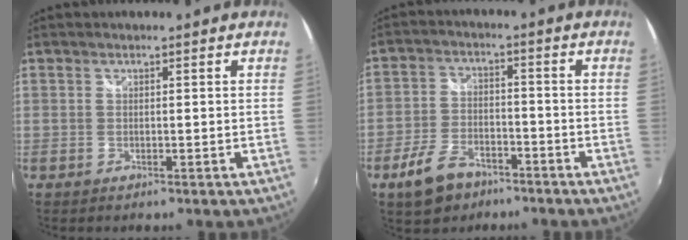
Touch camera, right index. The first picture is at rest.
{"total": 8.9, "force": [-5.9, 5.0, 4.5], "torque": [-0.113, -0.001, -0.103]}